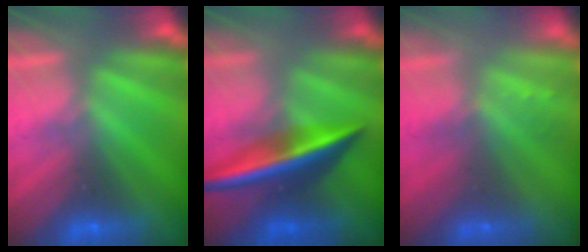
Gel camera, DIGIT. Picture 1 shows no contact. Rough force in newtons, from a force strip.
{"total": 2.5}
{"total": 2.3}